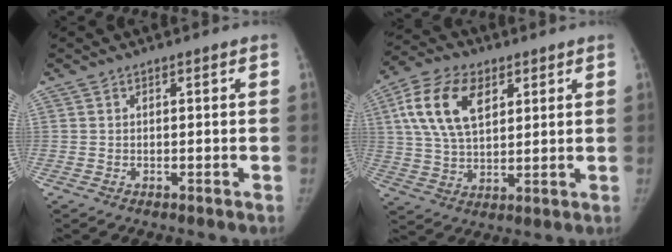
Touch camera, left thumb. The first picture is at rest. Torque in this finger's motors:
{"motor_torque": [0.19, 0.63, 1.45, -1.28, 0.15]}